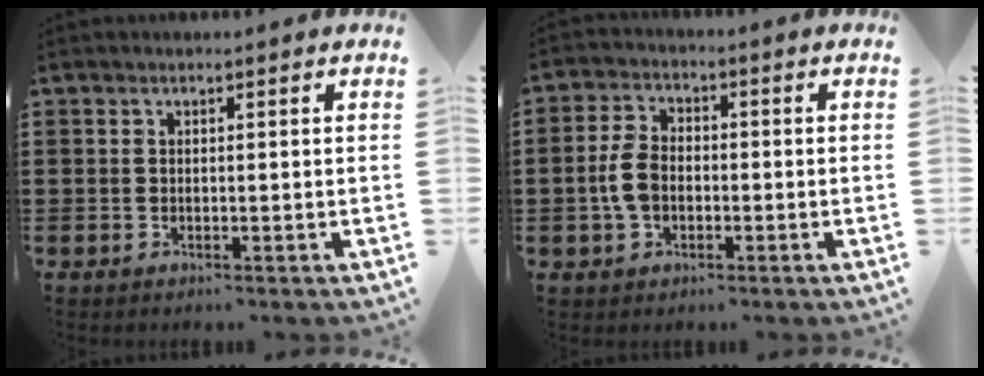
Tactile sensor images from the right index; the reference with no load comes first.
{"total": 5.0, "force": [-0.8, 3.0, 3.9], "torque": [-0.095, -0.002, -0.020]}